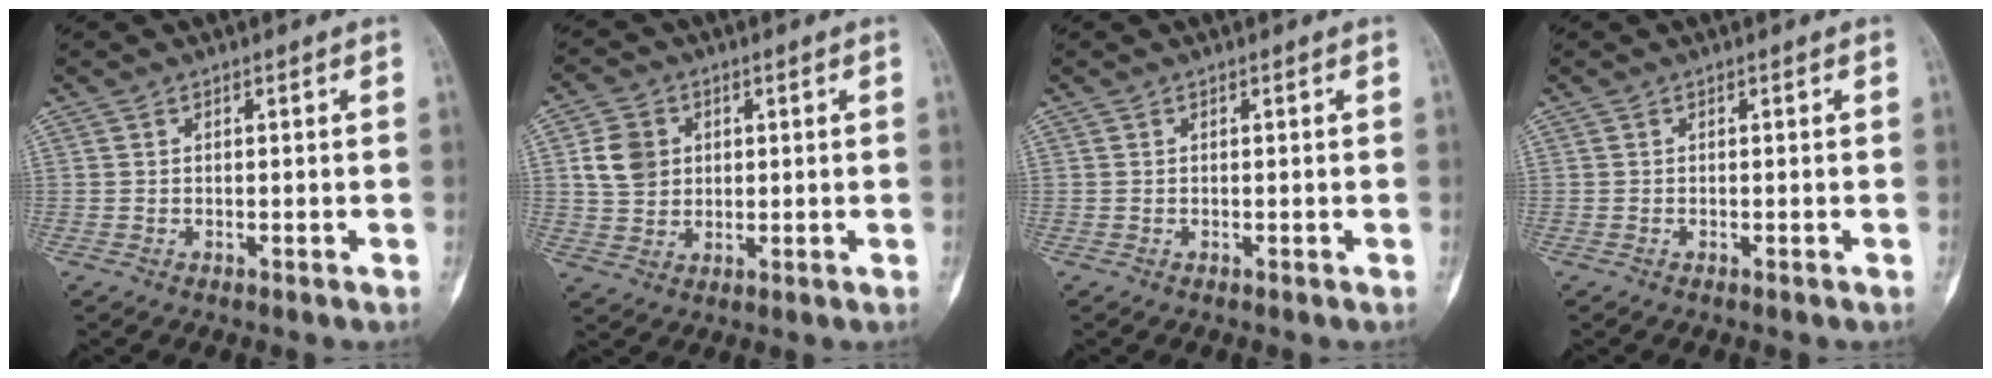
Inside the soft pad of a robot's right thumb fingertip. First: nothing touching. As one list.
[{"total": 6.9, "force": [1.6, 5.8, 3.5], "torque": [-0.049, -0.002, 0.030]}, {"total": 0.0}, {"total": 0.0}]